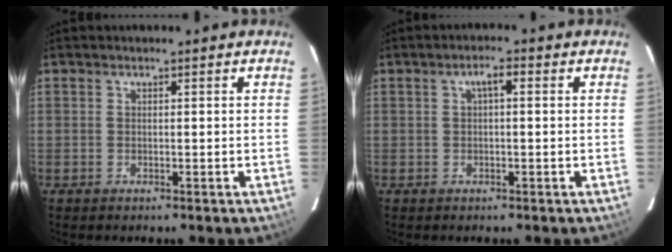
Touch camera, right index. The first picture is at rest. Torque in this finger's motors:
{"motor_torque": [0.24, -0.11, 0.22, 0.05]}